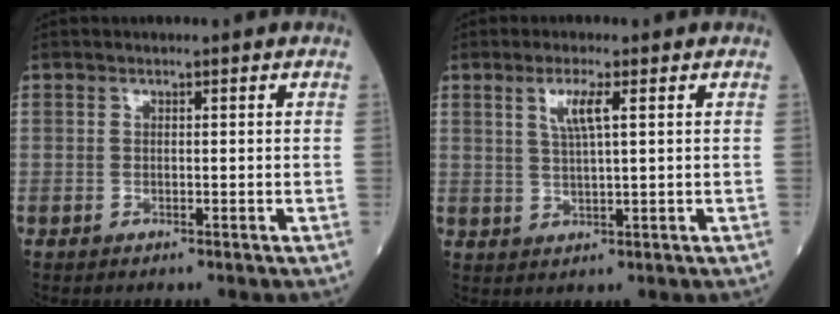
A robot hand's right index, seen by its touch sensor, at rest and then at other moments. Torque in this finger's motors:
{"motor_torque": [0.02, -0.02, 0.07, 0.07]}